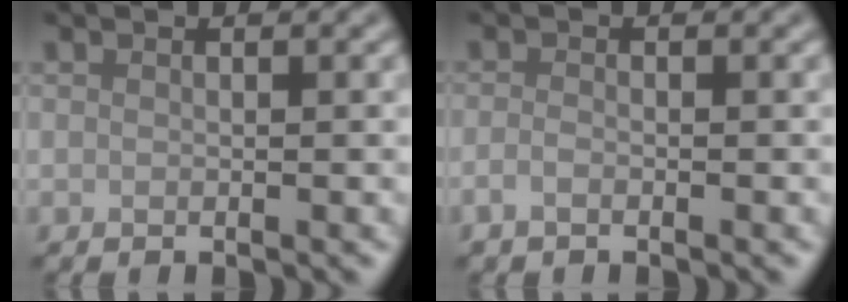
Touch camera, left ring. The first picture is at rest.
{"total": 1.0, "force": [-0.6, 0.4, 0.7], "torque": [-0.016, -0.001, -0.014]}